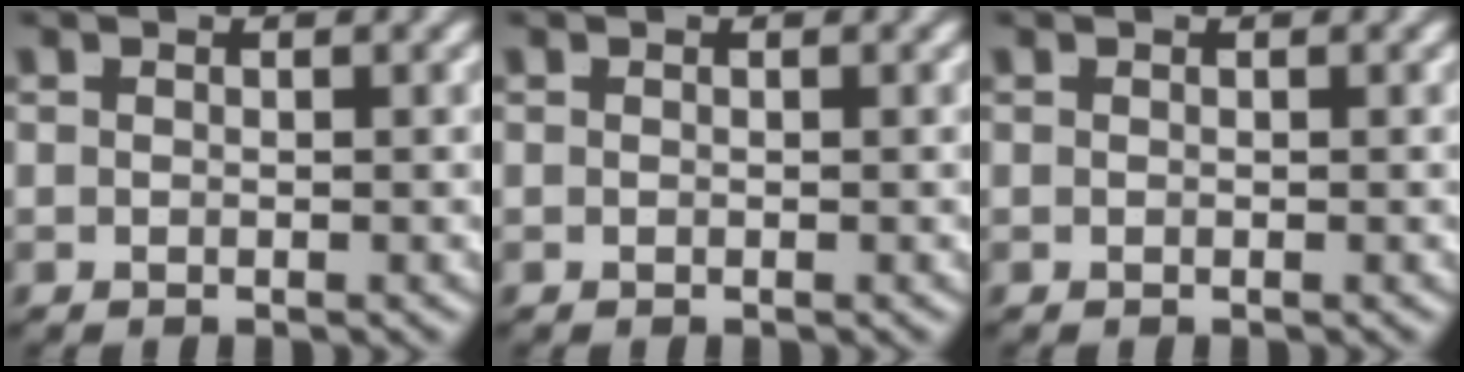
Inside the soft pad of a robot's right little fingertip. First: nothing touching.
{"total": 0.0}
{"total": 0.0}